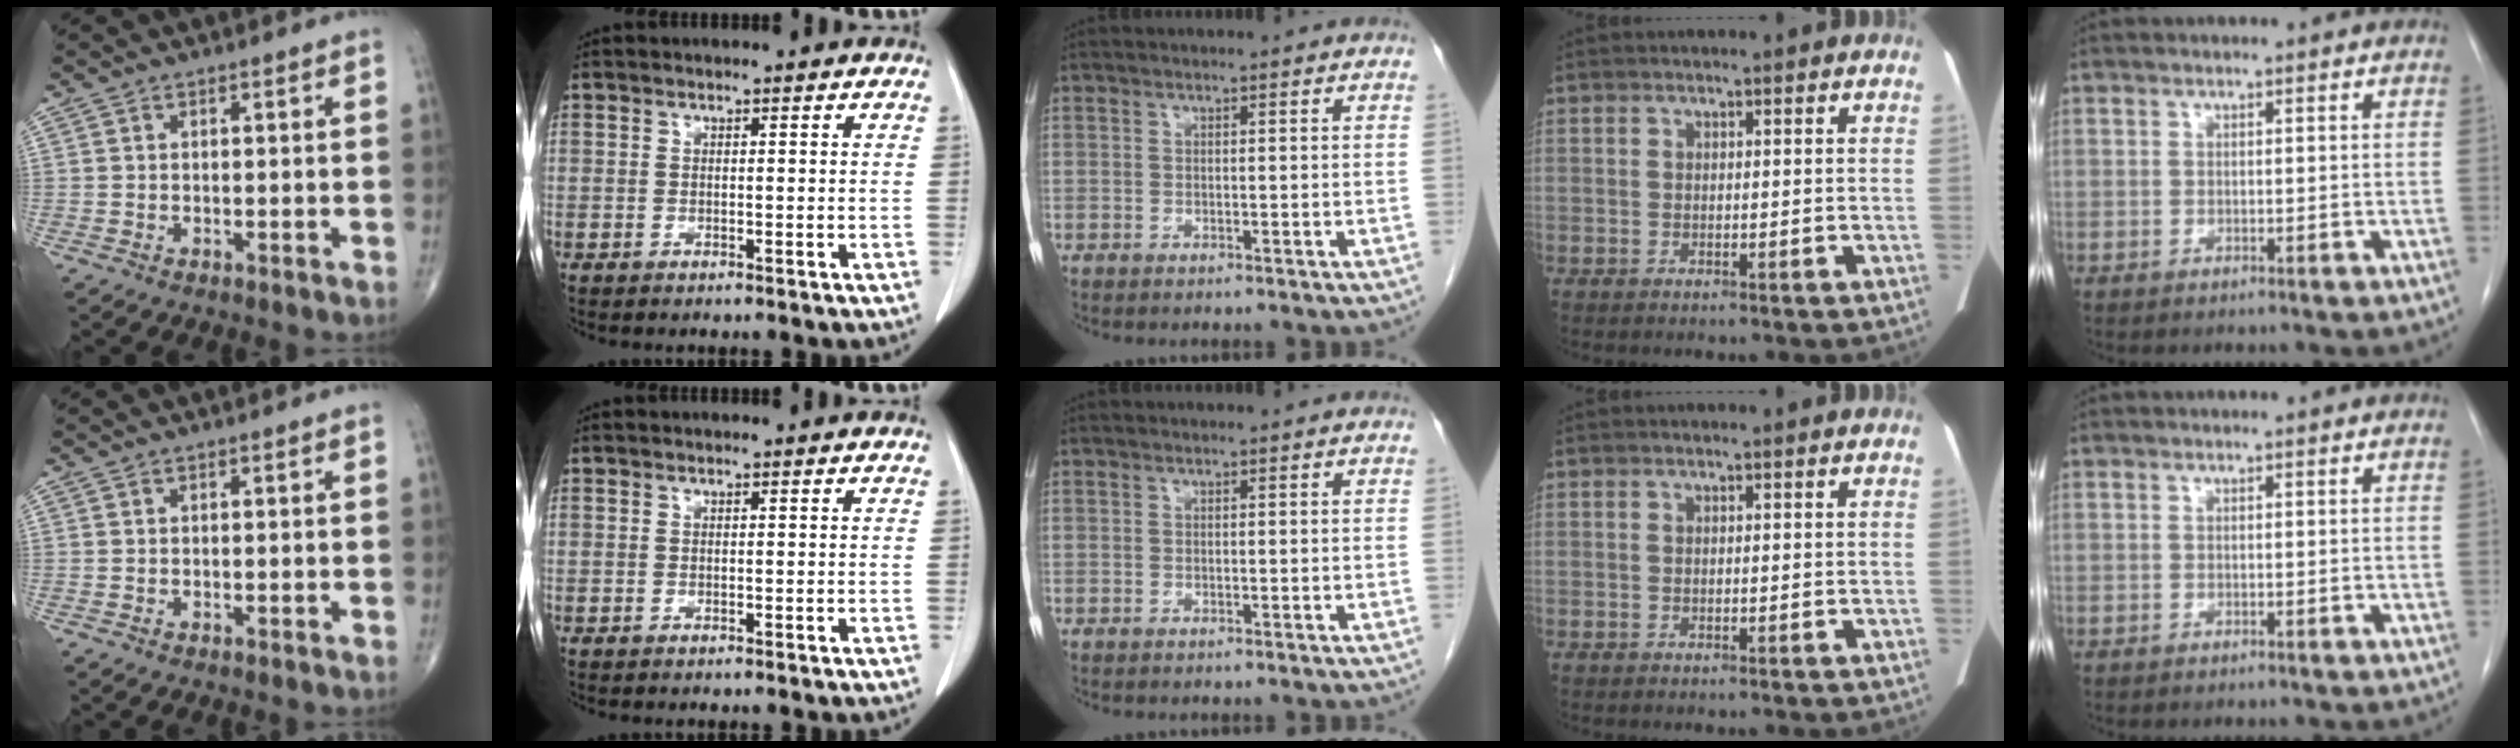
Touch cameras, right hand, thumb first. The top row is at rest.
{}